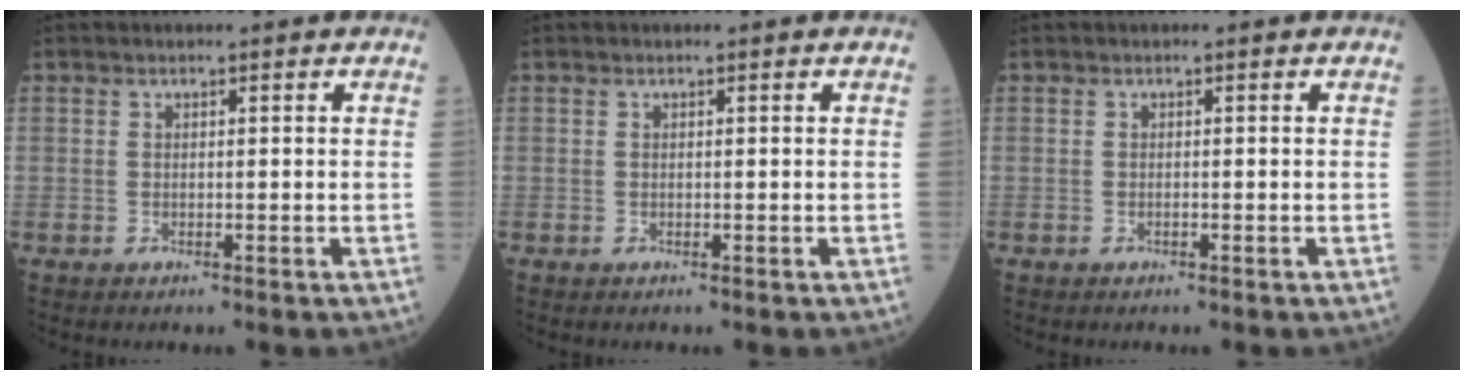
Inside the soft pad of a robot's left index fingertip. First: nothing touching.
{"total": 0.0}
{"total": 0.0}